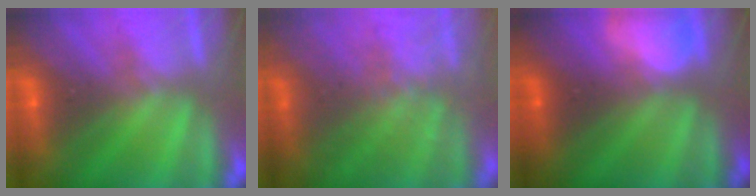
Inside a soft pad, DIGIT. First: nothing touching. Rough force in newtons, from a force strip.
{"total": 11.5}
{"total": 2.8}